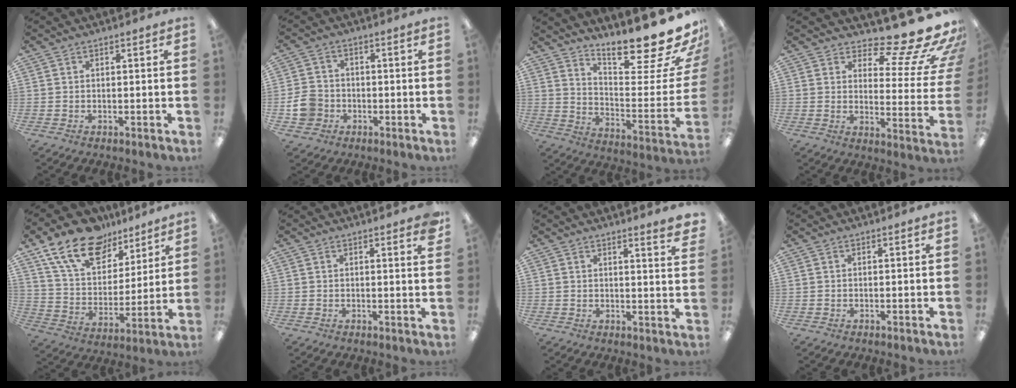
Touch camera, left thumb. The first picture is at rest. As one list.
[{"total": 6.8, "force": [-1.6, 6.0, 2.8], "torque": [-0.076, 0.013, -0.028]}, {"total": 19.6, "force": [16.6, 3.0, 9.9], "torque": [-0.126, -0.146, 0.267]}, {"total": 14.5, "force": [11.2, 4.0, 8.3], "torque": [-0.115, -0.094, 0.182]}, {"total": 18.2, "force": [12.6, 10.1, 8.4], "torque": [-0.154, -0.066, 0.229]}, {"total": 2.2, "force": [1.6, 0.3, 1.4], "torque": [-0.008, -0.009, 0.023]}, {"total": 3.5, "force": [3.0, -0.2, 1.8], "torque": [-0.018, -0.026, 0.047]}, {"total": 0.0}]